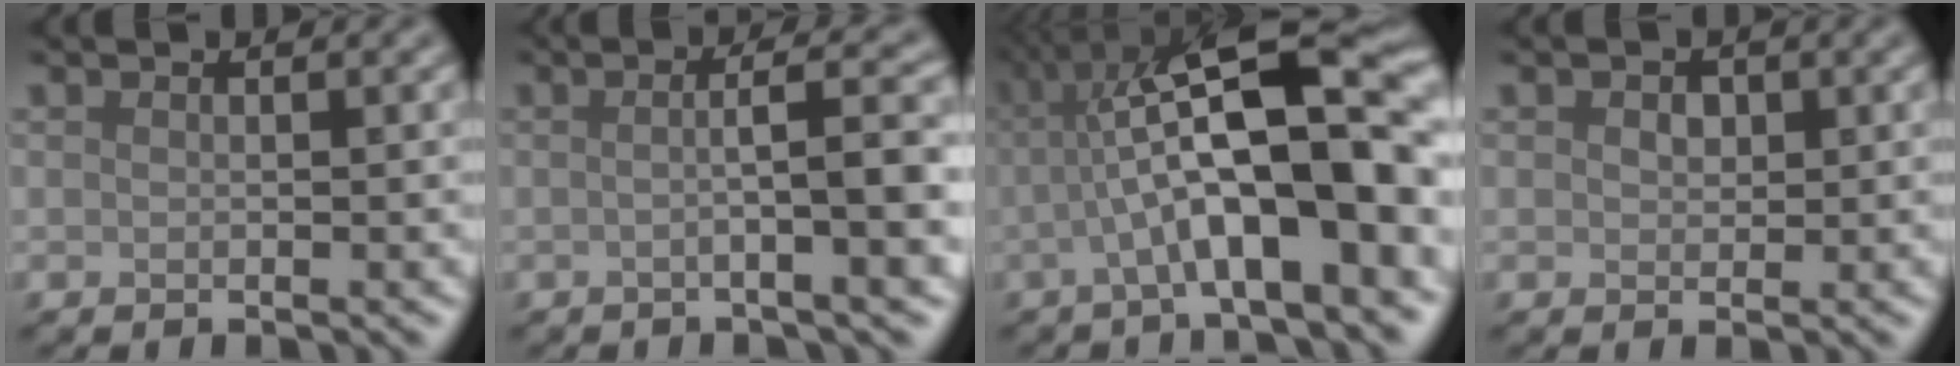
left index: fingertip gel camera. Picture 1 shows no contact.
{"total": 5.9, "force": [-0.3, 1.1, 5.8], "torque": [-0.076, 0.010, -0.013]}
{"total": 11.6, "force": [-0.6, 2.7, 11.3], "torque": [-0.173, 0.025, -0.009]}
{"total": 1.2, "force": [0.5, 0.9, 0.7], "torque": [-0.011, 0.000, 0.007]}